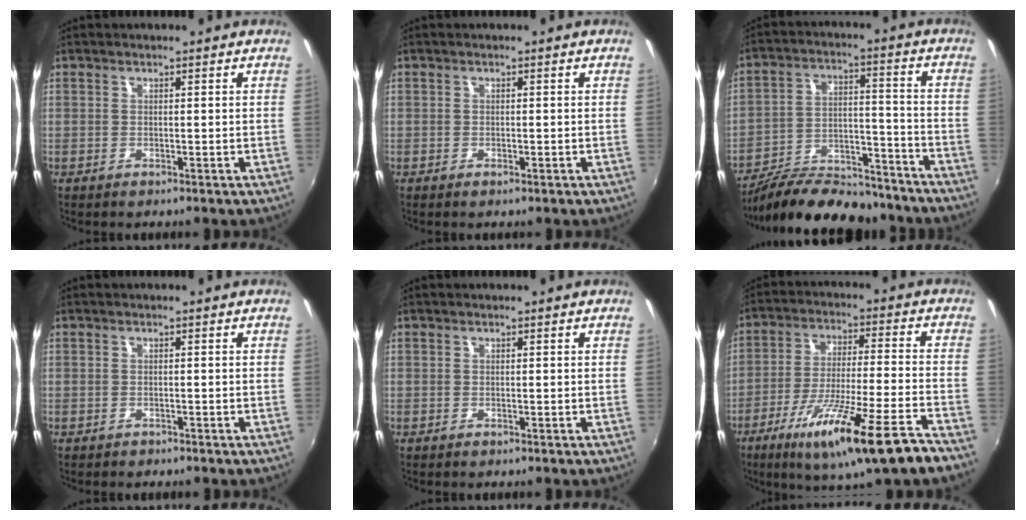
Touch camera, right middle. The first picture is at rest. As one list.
[{"total": 0.8, "force": [-0.5, 0.4, 0.4], "torque": [-0.008, -0.003, -0.009]}, {"total": 20.0, "force": [-16.9, 7.0, 8.2], "torque": [-0.156, 0.017, -0.246]}, {"total": 1.0, "force": [-0.9, 0.5, 0.1], "torque": [-0.007, -0.001, -0.012]}, {"total": 0.0}, {"total": 19.0, "force": [-12.3, 0.6, 14.5], "torque": [-0.259, -0.062, -0.197]}]